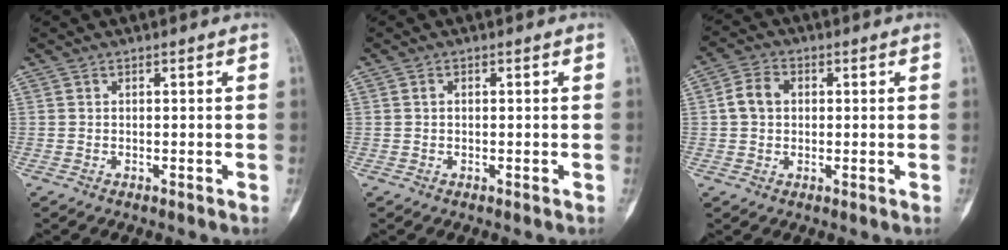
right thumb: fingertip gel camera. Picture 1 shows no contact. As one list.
[{"total": 0.7, "force": [0.1, 0.5, 0.5], "torque": [-0.012, 0.003, 0.001]}, {"total": 5.2, "force": [0.6, 4.1, 3.2], "torque": [-0.056, 0.014, 0.005]}]